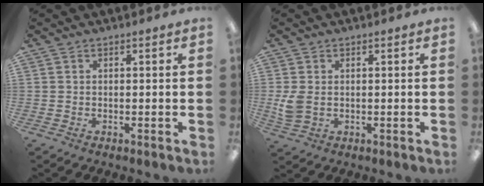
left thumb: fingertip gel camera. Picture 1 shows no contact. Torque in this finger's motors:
{"motor_torque": [-0.07, 0.15, -0.02, 0.01, 0.02]}